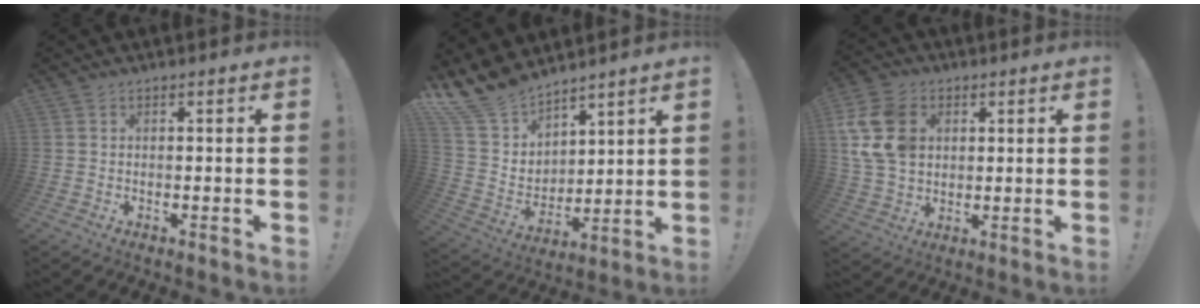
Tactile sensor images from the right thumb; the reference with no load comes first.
{"total": 14.5, "force": [12.2, 6.7, 4.0], "torque": [-0.097, -0.092, 0.235]}
{"total": 15.7, "force": [4.3, 12.0, 9.1], "torque": [-0.178, -0.012, 0.089]}